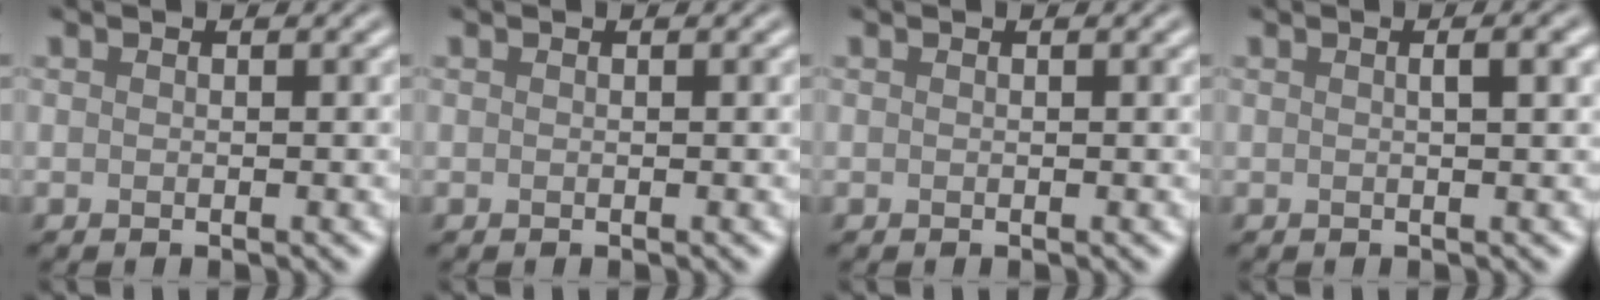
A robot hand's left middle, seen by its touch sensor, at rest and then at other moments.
{"total": 0.0}
{"total": 0.0}
{"total": 2.8, "force": [0.8, 1.0, 2.5], "torque": [-0.018, 0.003, -0.004]}